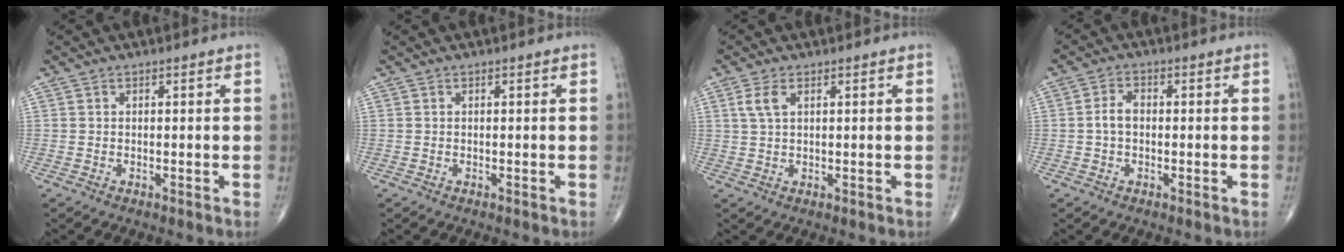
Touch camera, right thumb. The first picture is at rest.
{"total": 0.0}
{"total": 3.2, "force": [1.3, 1.6, 2.5], "torque": [-0.058, 0.007, 0.030]}
{"total": 3.3, "force": [-0.3, 2.1, 2.4], "torque": [-0.046, 0.012, -0.009]}